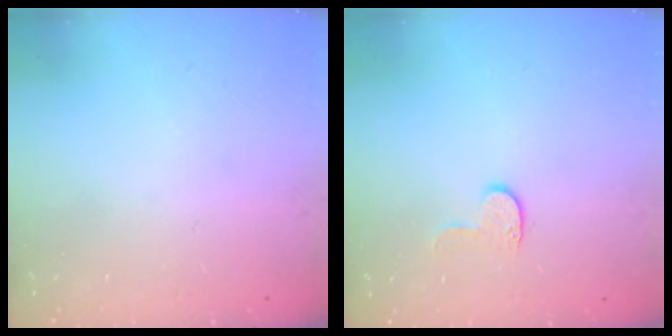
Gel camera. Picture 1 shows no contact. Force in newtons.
{"total": 4.2, "press": 4.2, "slide": 0.3}